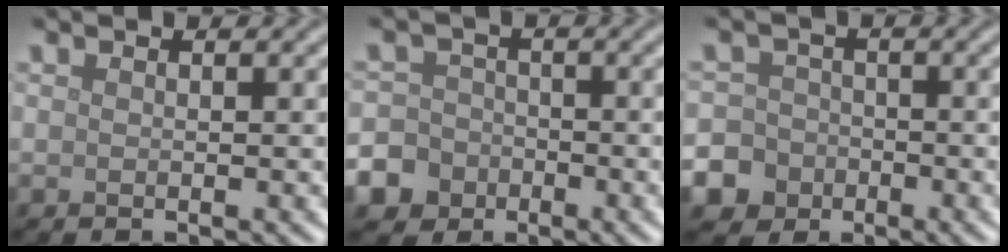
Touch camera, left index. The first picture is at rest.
{"total": 8.1, "force": [-4.4, 6.7, 1.5], "torque": [-0.038, -0.023, -0.098]}
{"total": 9.2, "force": [-4.7, 7.7, 1.6], "torque": [-0.047, -0.027, -0.106]}